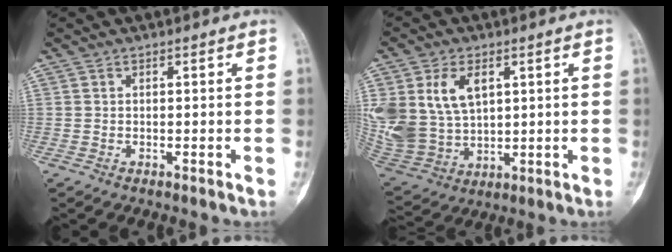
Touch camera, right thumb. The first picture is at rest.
{"total": 16.0, "force": [5.0, 10.9, 10.6], "torque": [-0.226, -0.015, 0.117]}